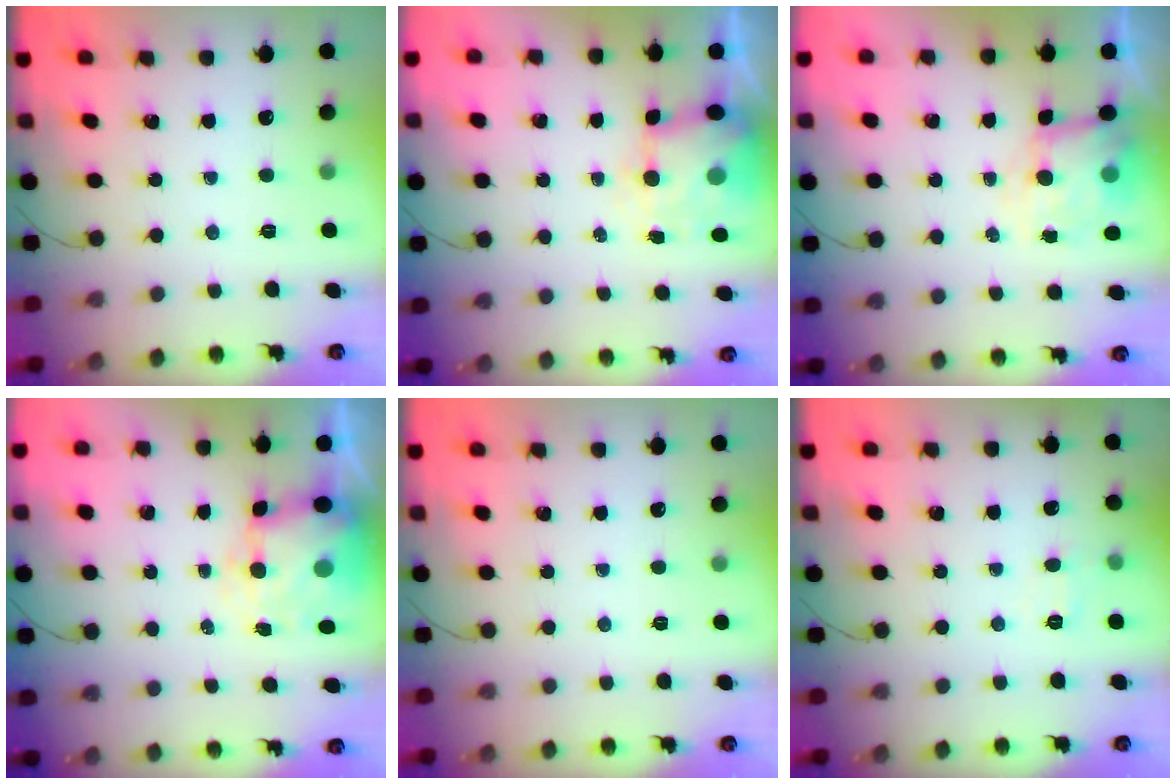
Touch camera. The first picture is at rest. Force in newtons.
{"total": 5.4, "press": 5.2, "slide": 1.4}
{"total": 7.5, "press": 7.4, "slide": 1.4}
{"total": 7.8, "press": 7.6, "slide": 1.7}
{"total": 0.0}
{"total": 5.0, "press": 4.9, "slide": 1.1}